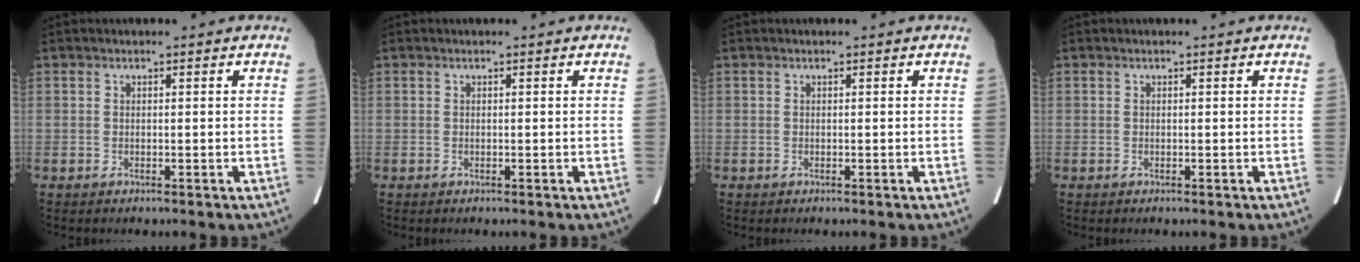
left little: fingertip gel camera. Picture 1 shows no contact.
{"total": 0.0}
{"total": 0.0}
{"total": 0.0}